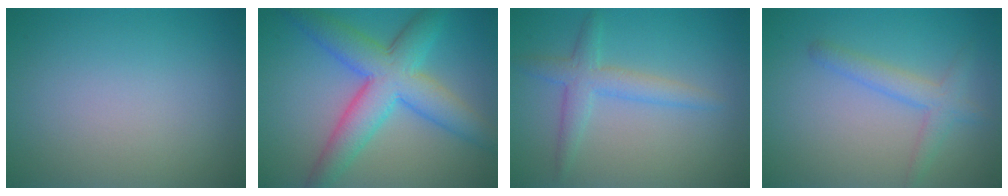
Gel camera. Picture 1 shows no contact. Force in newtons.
{"total": 7.9, "press": 7.9, "slide": 0.1}
{"total": 3.0, "press": 3.0, "slide": 0.1}
{"total": 2.0, "press": 2.0, "slide": 0.1}